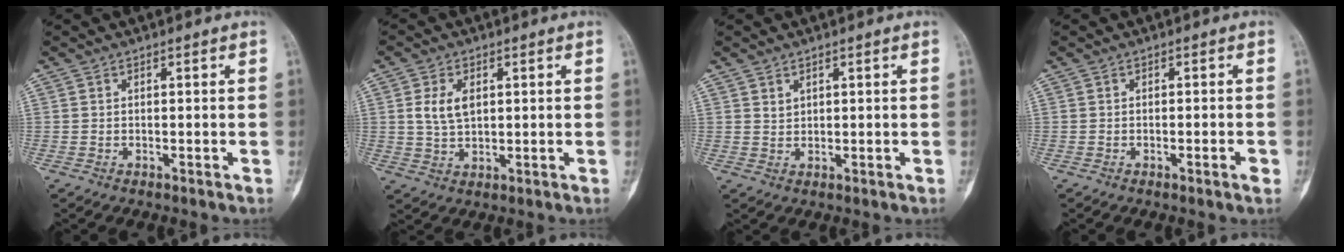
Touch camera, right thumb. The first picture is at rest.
{"total": 5.6, "force": [1.4, 3.4, 4.2], "torque": [-0.076, -0.005, 0.028]}
{"total": 1.6, "force": [1.1, 1.0, 0.7], "torque": [-0.004, -0.009, 0.023]}
{"total": 1.8, "force": [-0.8, 0.2, 1.6], "torque": [-0.026, 0.001, -0.009]}